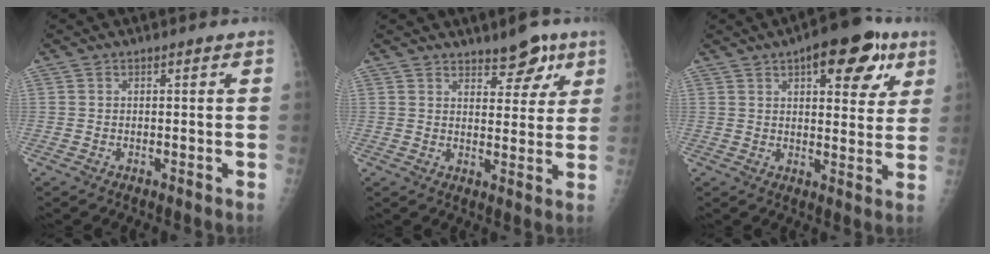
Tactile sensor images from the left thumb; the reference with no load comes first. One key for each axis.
{"total": 6.7, "fx": 4.6, "fy": 3.1, "fz": 3.8, "tx": -0.021, "ty": -0.026, "tz": 0.064}
{"total": 14.0, "fx": 6.8, "fy": 6.1, "fz": 10.6, "tx": -0.096, "ty": -0.013, "tz": 0.085}